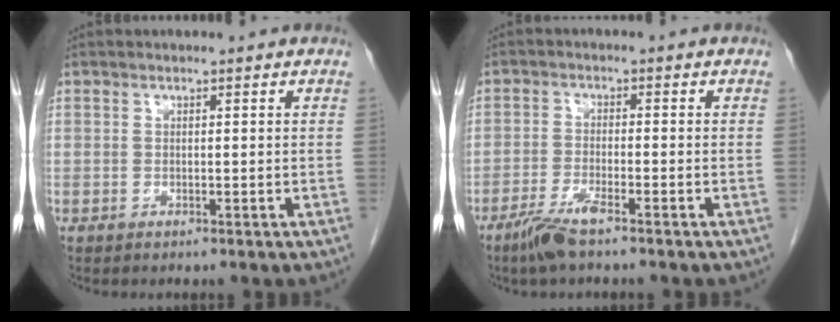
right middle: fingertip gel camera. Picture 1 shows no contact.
{"total": 4.6, "force": [-3.4, 0.4, 3.1], "torque": [-0.069, -0.009, -0.066]}